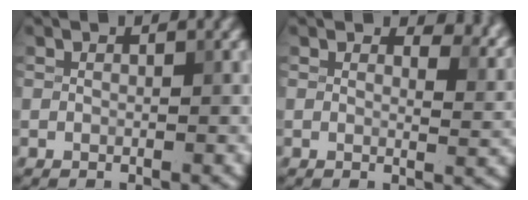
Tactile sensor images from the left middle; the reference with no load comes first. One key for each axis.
{"total": 3.3, "fx": 2.3, "fy": 1.4, "fz": 1.8, "tx": -0.028, "ty": -0.004, "tz": 0.025}